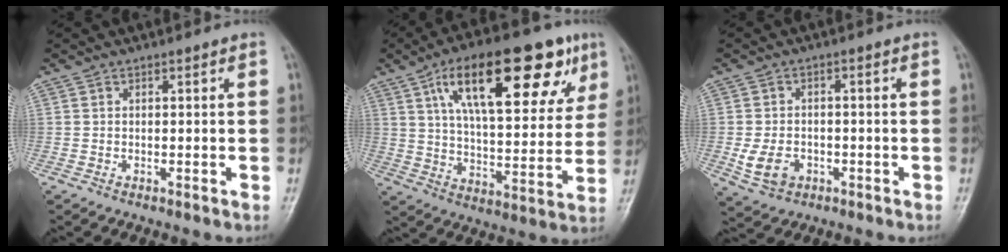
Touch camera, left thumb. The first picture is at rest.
{"total": 25.2, "force": [12.1, 9.9, 19.8], "torque": [-0.265, -0.010, 0.192]}
{"total": 5.9, "force": [-1.9, 4.5, 3.4], "torque": [-0.057, 0.007, -0.026]}